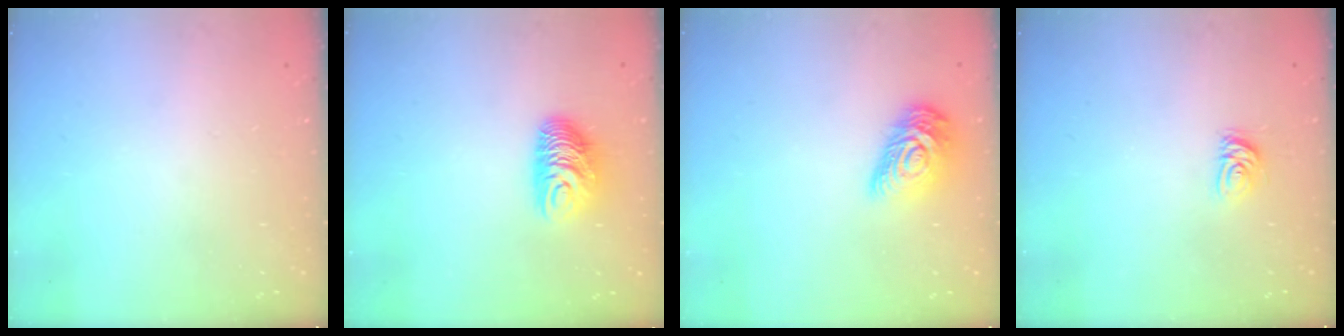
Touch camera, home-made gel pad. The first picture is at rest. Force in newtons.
{"total": 9.6, "press": 9.6, "slide": 0.7}
{"total": 12.1, "press": 12.1, "slide": 0.6}
{"total": 4.0, "press": 3.9, "slide": 0.7}